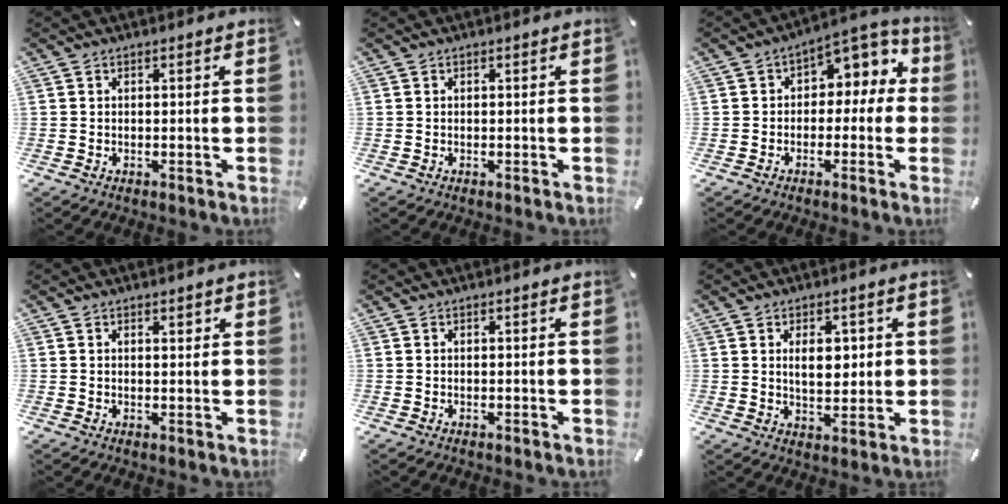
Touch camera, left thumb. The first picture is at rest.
{"total": 0.0}
{"total": 6.5, "force": [1.5, 5.1, 3.7], "torque": [-0.048, -0.009, 0.021]}
{"total": 1.4, "force": [0.9, 0.6, 0.9], "torque": [-0.010, -0.003, 0.014]}
{"total": 0.0}
{"total": 6.9, "force": [1.5, 4.4, 5.1], "torque": [-0.068, -0.005, 0.019]}